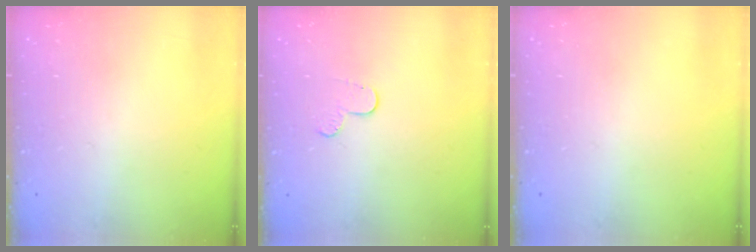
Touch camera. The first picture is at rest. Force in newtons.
{"total": 5.7, "press": 5.7, "slide": 0.5}
{"total": 0.0}